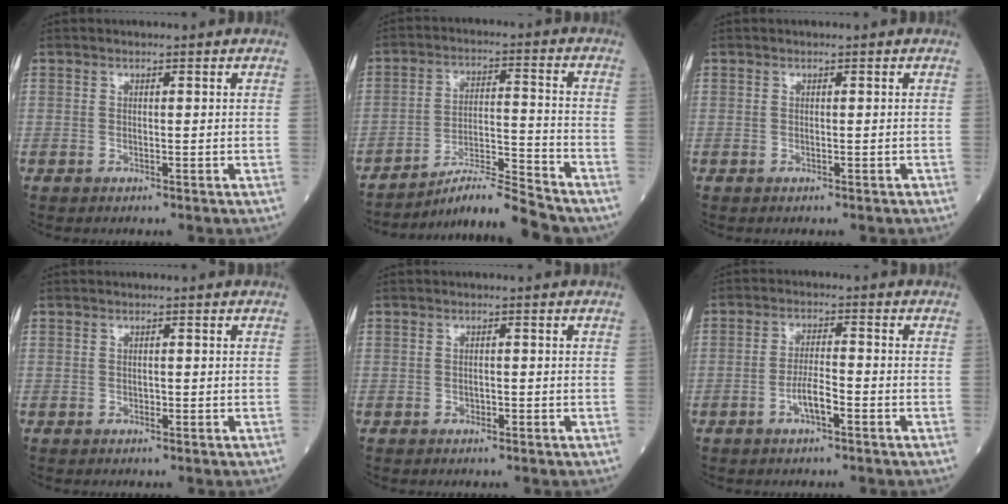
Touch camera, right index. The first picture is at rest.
{"total": 9.6, "force": [-9.2, -0.5, 2.8], "torque": [-0.046, 0.014, -0.158]}
{"total": 0.0}
{"total": 0.6, "force": [-0.1, 0.4, 0.5], "torque": [-0.011, 0.000, -0.003]}
{"total": 0.9, "force": [-0.4, 0.5, 0.6], "torque": [-0.012, 0.001, -0.005]}
{"total": 4.2, "force": [-1.9, 0.8, 3.7], "torque": [-0.071, 0.005, -0.037]}